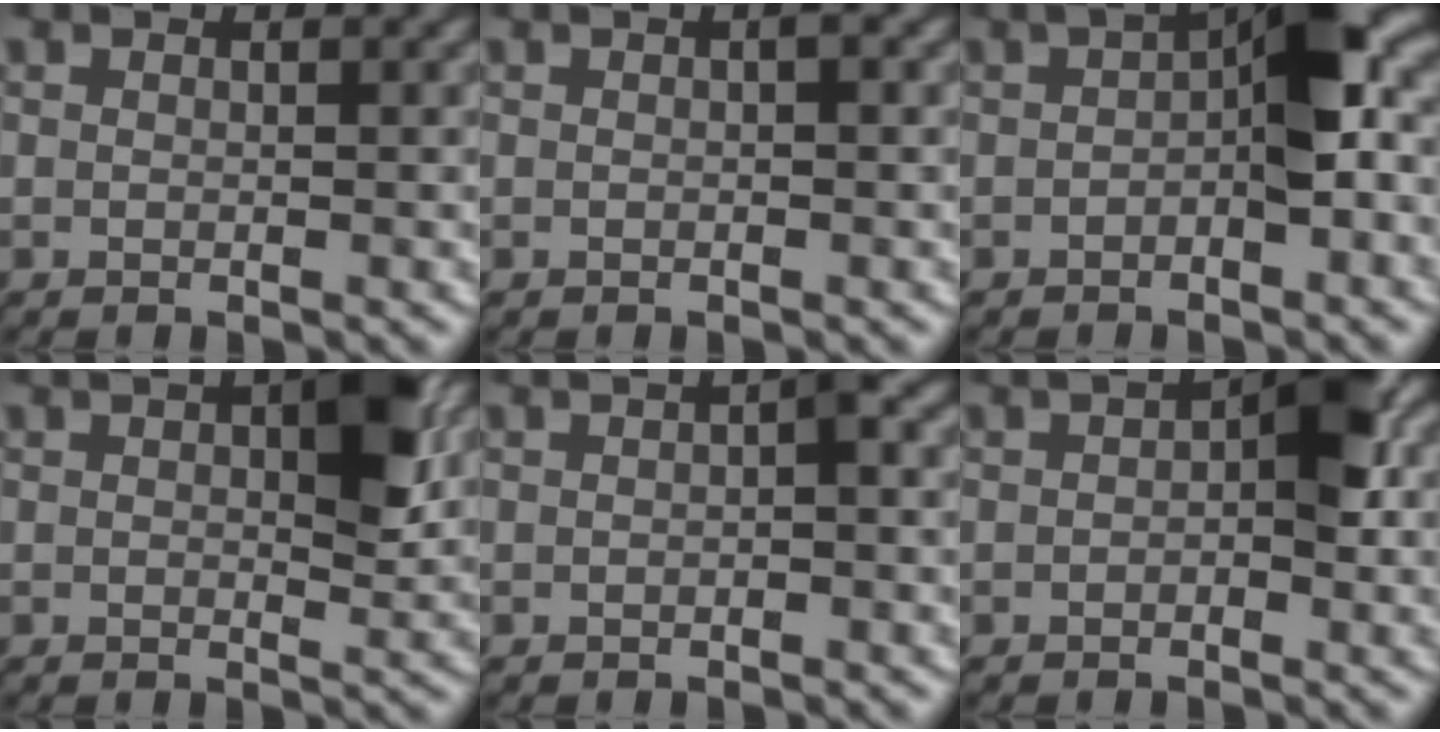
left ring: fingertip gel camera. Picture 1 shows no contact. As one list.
[{"total": 0.6, "force": [0.1, 0.0, 0.6], "torque": [-0.011, 0.003, 0.003]}, {"total": 6.4, "force": [0.3, 1.7, 6.1], "torque": [-0.087, 0.001, 0.007]}, {"total": 4.0, "force": [0.7, 1.7, 3.5], "torque": [-0.052, 0.000, 0.008]}, {"total": 1.1, "force": [-0.1, -0.1, 1.1], "torque": [-0.019, 0.001, -0.001]}, {"total": 3.9, "force": [0.1, 1.4, 3.6], "torque": [-0.049, -0.003, 0.004]}]